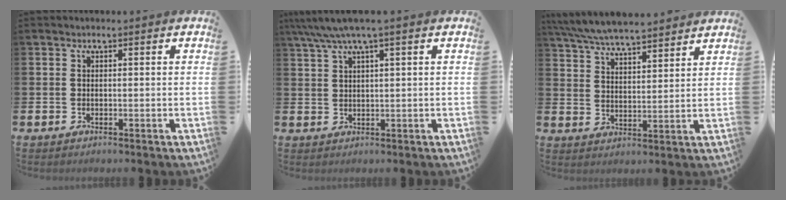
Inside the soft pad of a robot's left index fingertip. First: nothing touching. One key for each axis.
{"total": 4.2, "fx": 2.8, "fy": 0.1, "fz": 3.1, "tx": -0.066, "ty": -0.002, "tz": 0.050}
{"total": 6.7, "fx": 6.5, "fy": 0.5, "fz": 1.5, "tx": -0.053, "ty": -0.035, "tz": 0.118}